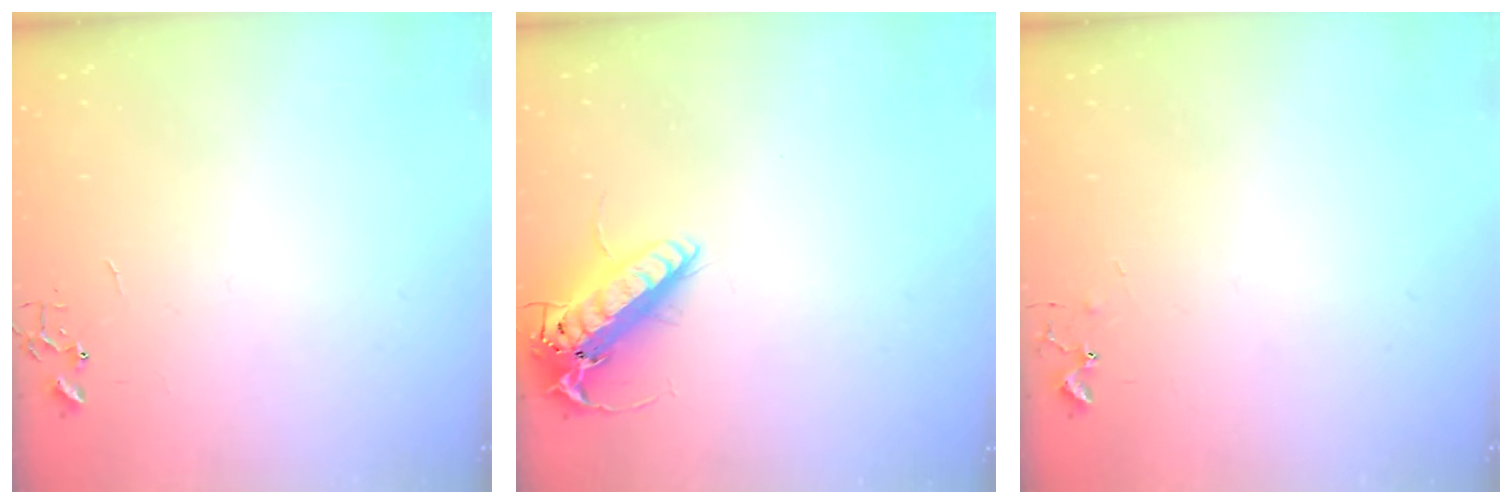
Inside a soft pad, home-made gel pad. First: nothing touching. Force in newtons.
{"total": 16.7, "press": 16.4, "slide": 3.1}
{"total": 5.6, "press": 5.5, "slide": 0.6}